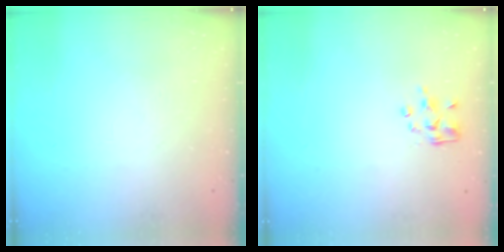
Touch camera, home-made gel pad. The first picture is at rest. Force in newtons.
{"total": 2.5, "press": 2.5, "slide": 0.2}